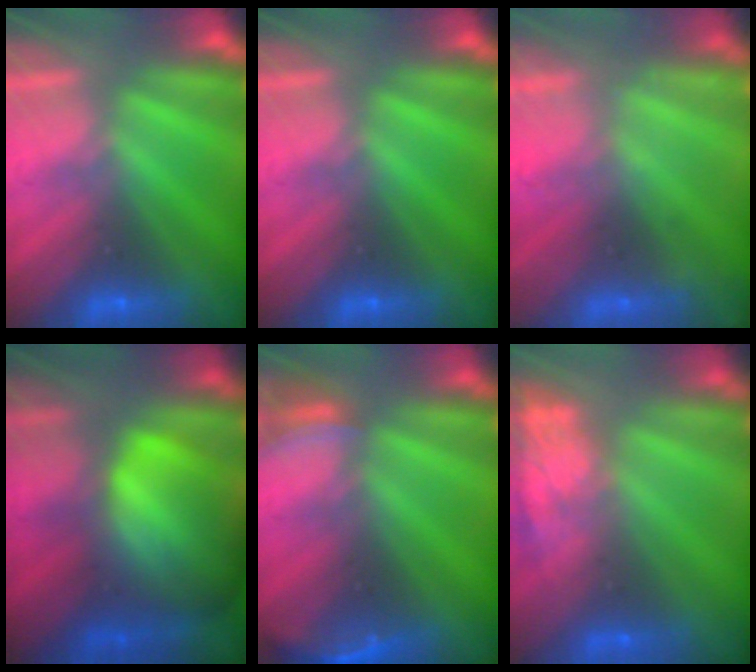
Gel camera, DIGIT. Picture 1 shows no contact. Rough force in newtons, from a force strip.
{"total": 0.0}
{"total": 2.1}
{"total": 8.6}
{"total": 2.8}
{"total": 7.8}